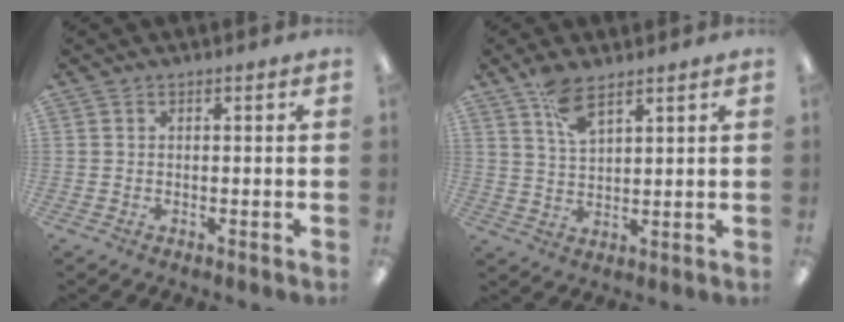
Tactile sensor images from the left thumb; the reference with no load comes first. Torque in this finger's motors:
{"motor_torque": [0.73, 0.41, 0.71, -0.52, 0.05]}